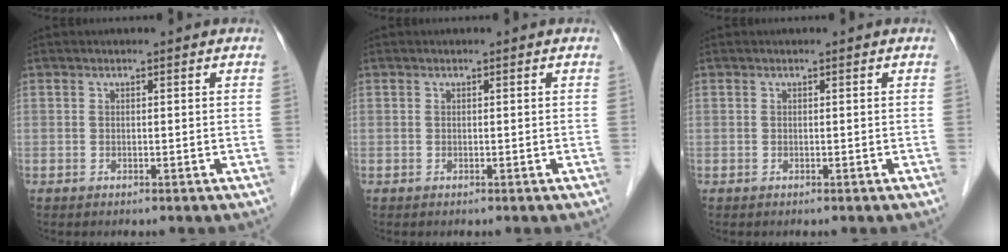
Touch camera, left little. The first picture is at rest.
{"total": 0.0}
{"total": 0.0}